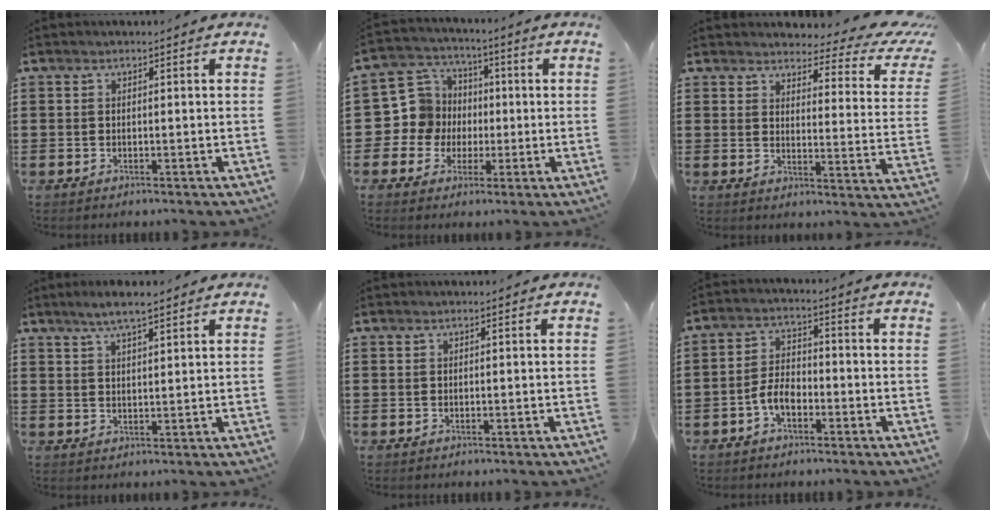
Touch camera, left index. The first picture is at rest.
{"total": 7.9, "force": [0.0, 7.8, 1.0], "torque": [-0.071, 0.004, 0.000]}
{"total": 4.2, "force": [3.5, 0.9, 2.1], "torque": [-0.046, -0.029, 0.052]}
{"total": 4.0, "force": [3.0, 0.6, 2.5], "torque": [-0.056, 0.004, 0.053]}
{"total": 0.0}
{"total": 4.5, "force": [-2.3, 2.2, 3.1], "torque": [-0.076, 0.003, -0.050]}